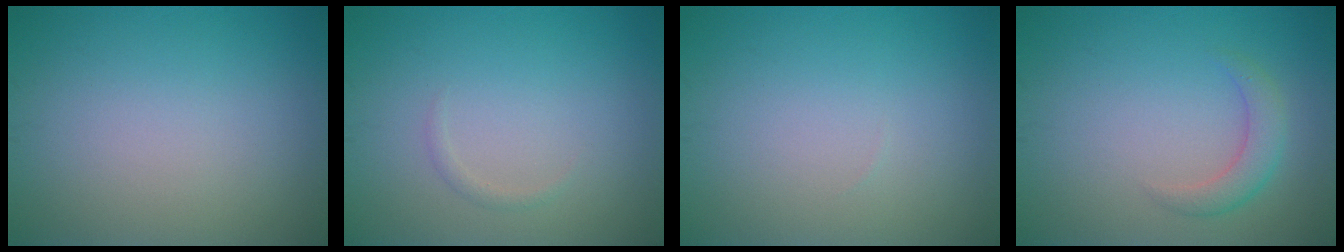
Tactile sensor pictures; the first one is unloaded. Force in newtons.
{"total": 0.7, "press": 0.7, "slide": 0.0}
{"total": 0.0}
{"total": 2.3, "press": 2.3, "slide": 0.1}